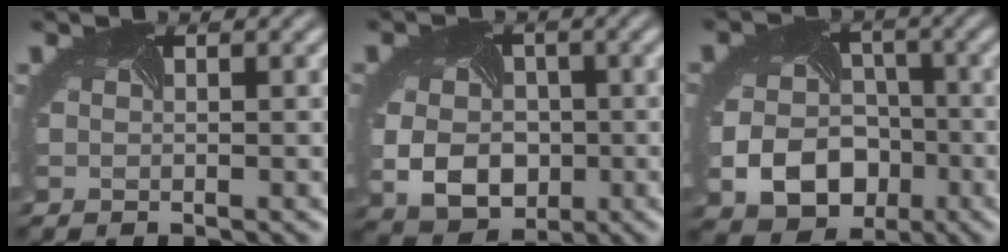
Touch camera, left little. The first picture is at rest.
{"total": 7.6, "force": [-1.0, 6.0, 4.5], "torque": [-0.075, -0.022, -0.014]}
{"total": 7.8, "force": [-2.9, 6.1, 4.0], "torque": [-0.067, -0.027, -0.043]}